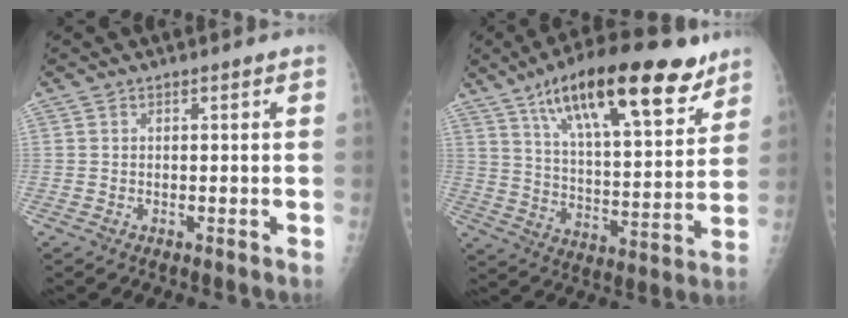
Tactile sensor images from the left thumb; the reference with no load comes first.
{"total": 24.2, "force": [14.7, 7.9, 17.5], "torque": [-0.253, -0.043, 0.241]}